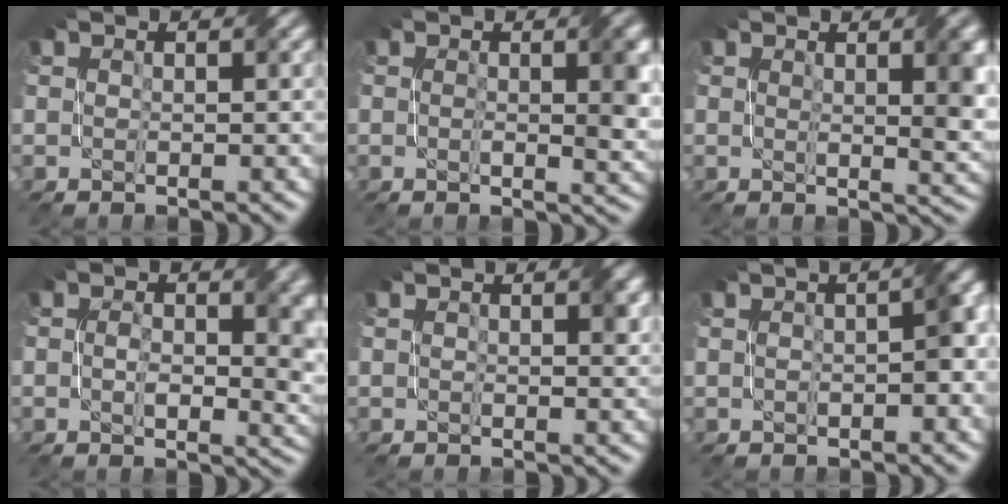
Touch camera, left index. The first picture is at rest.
{"total": 4.1, "force": [0.4, 1.1, 3.9], "torque": [-0.052, 0.001, 0.008]}
{"total": 4.5, "force": [1.4, 1.2, 4.1], "torque": [-0.047, 0.000, 0.023]}
{"total": 6.3, "force": [0.0, 3.3, 5.3], "torque": [-0.071, -0.003, -0.002]}
{"total": 1.2, "force": [0.6, 0.3, 1.0], "torque": [-0.008, -0.001, 0.010]}
{"total": 3.3, "force": [-0.1, 1.0, 3.2], "torque": [-0.045, 0.012, 0.000]}